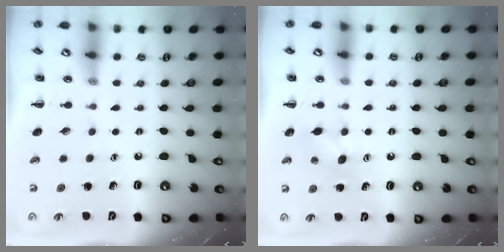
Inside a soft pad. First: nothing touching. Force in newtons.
{"total": 6.7, "press": 6.5, "slide": 1.5}